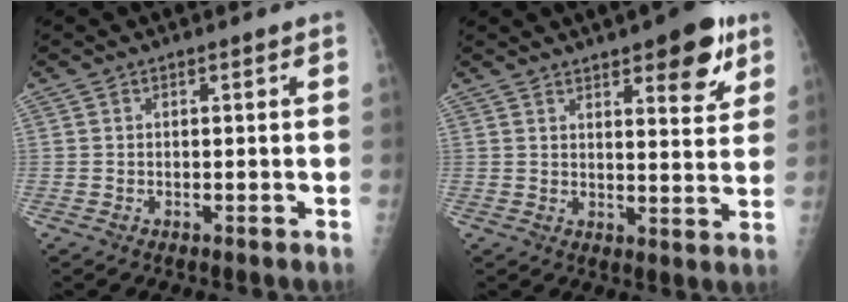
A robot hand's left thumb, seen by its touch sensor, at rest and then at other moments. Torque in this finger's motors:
{"motor_torque": [0.10, 0.09, 0.00, 0.08, 0.10]}